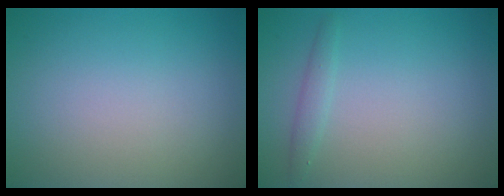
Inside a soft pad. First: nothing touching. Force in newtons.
{"total": 1.1, "press": 1.1, "slide": 0.0}